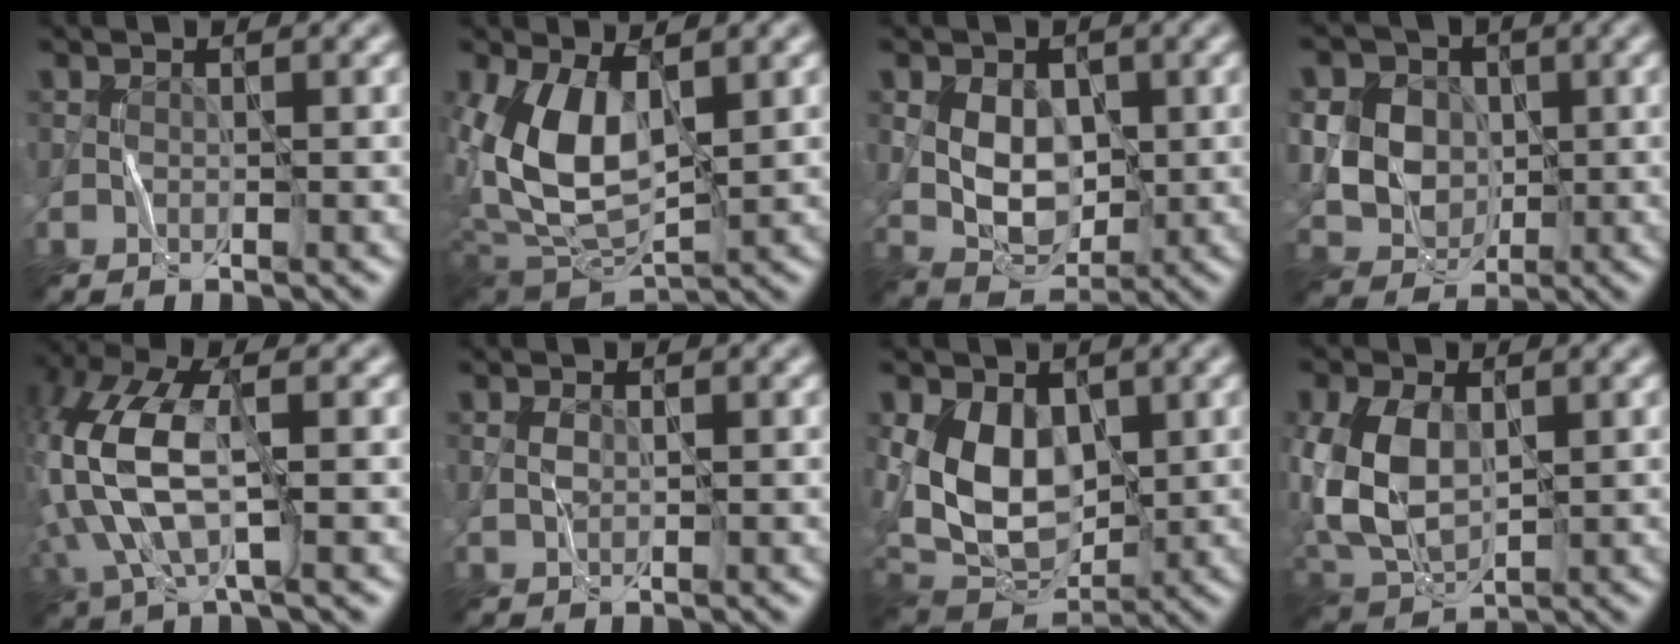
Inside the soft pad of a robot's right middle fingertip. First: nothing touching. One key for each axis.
{"total": 9.1, "fx": 1.2, "fy": 5.1, "fz": 7.5, "tx": -0.169, "ty": -0.005, "tz": 0.021}
{"total": 5.0, "fx": 0.3, "fy": 3.6, "fz": 3.5, "tx": -0.059, "ty": -0.009, "tz": 0.011}
{"total": 10.2, "fx": 1.4, "fy": 8.9, "fz": 4.8, "tx": -0.091, "ty": 0.025, "tz": 0.014}
{"total": 9.7, "fx": 0.2, "fy": 4.5, "fz": 8.6, "tx": -0.212, "ty": 0.010, "tz": -0.003}
{"total": 1.1, "fx": 0.2, "fy": 0.7, "fz": 0.8, "tx": -0.019, "ty": 0.000, "tz": 0.004}
{"total": 8.1, "fx": 1.2, "fy": 5.4, "fz": 6.0, "tx": -0.118, "ty": -0.011, "tz": 0.022}
{"total": 8.3, "fx": 0.6, "fy": 5.5, "fz": 6.1, "tx": -0.161, "ty": 0.002, "tz": 0.014}